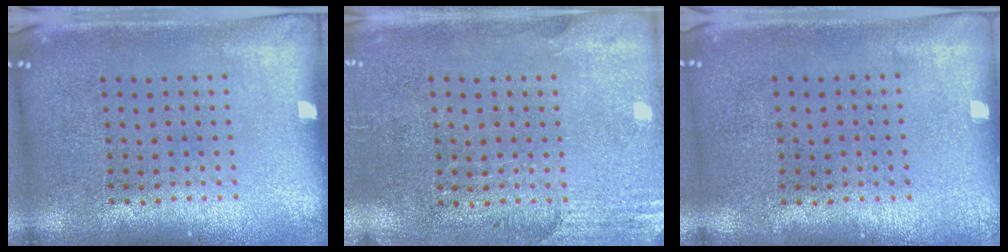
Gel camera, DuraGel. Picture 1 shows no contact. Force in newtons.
{"total": 2.8, "press": 2.4, "slide": 1.4}
{"total": 0.0}